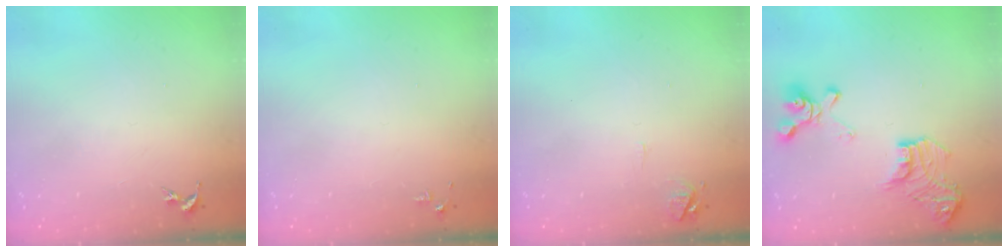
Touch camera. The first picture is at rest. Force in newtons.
{"total": 2.8, "press": 2.8, "slide": 0.4}
{"total": 6.3, "press": 6.3, "slide": 0.7}
{"total": 18.7, "press": 18.6, "slide": 1.6}